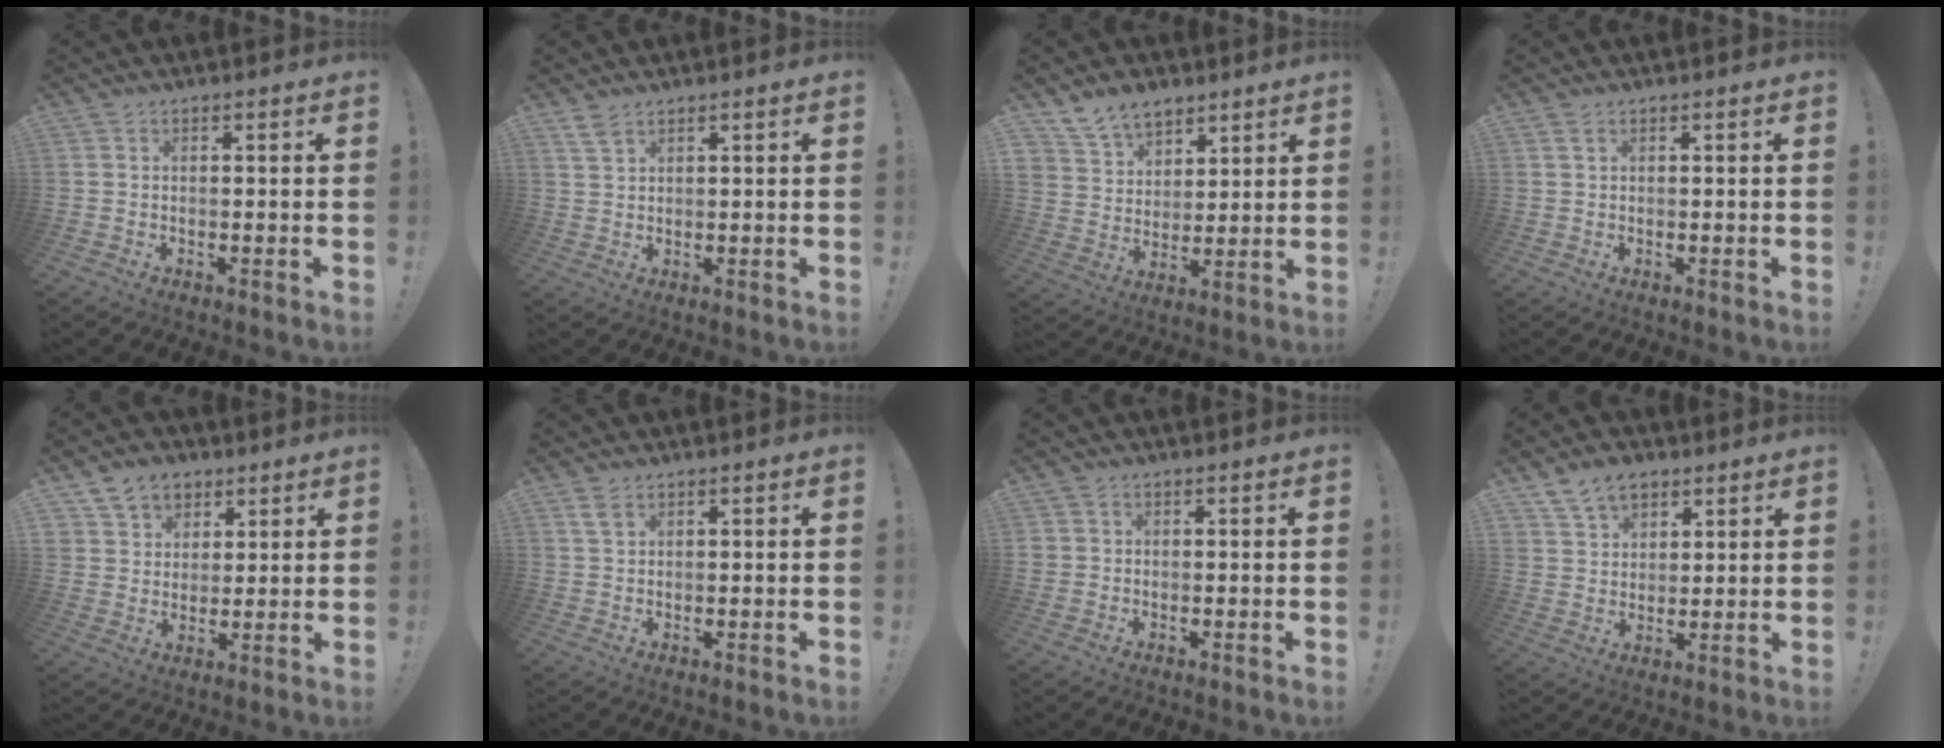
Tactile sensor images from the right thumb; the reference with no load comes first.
{"total": 3.3, "force": [2.5, 1.4, 1.6], "torque": [-0.023, -0.015, 0.047]}
{"total": 9.9, "force": [7.6, 6.0, 2.2], "torque": [-0.044, -0.053, 0.151]}
{"total": 1.2, "force": [0.7, 0.5, 0.9], "torque": [-0.015, 0.001, 0.011]}
{"total": 8.4, "force": [4.7, 6.8, 1.6], "torque": [-0.028, -0.030, 0.094]}
{"total": 3.0, "force": [1.7, 1.5, 1.9], "torque": [-0.028, -0.005, 0.031]}
{"total": 1.4, "force": [0.2, 1.3, 0.1], "torque": [0.006, -0.001, 0.003]}
{"total": 8.7, "force": [5.9, 5.7, 3.0], "torque": [-0.050, -0.029, 0.114]}